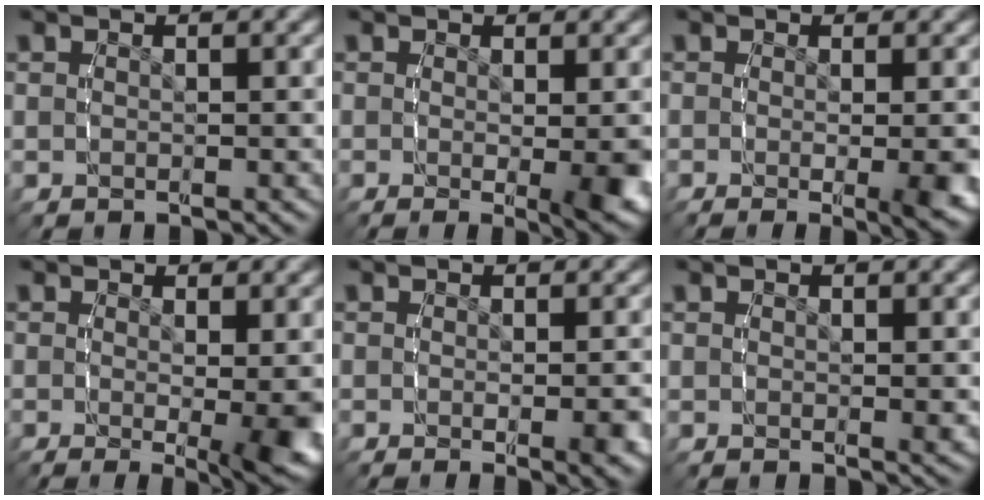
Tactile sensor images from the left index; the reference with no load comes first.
{"total": 3.2, "force": [-0.5, 0.1, 3.1], "torque": [-0.043, -0.017, -0.008]}
{"total": 3.1, "force": [-0.8, 0.0, 3.0], "torque": [-0.042, -0.013, -0.015]}
{"total": 4.2, "force": [-0.8, 0.3, 4.1], "torque": [-0.048, -0.021, -0.012]}
{"total": 1.7, "force": [-0.7, -0.1, 1.5], "torque": [-0.020, -0.004, -0.013]}
{"total": 0.5, "force": [0.1, -0.1, 0.5], "torque": [-0.001, -0.004, 0.002]}